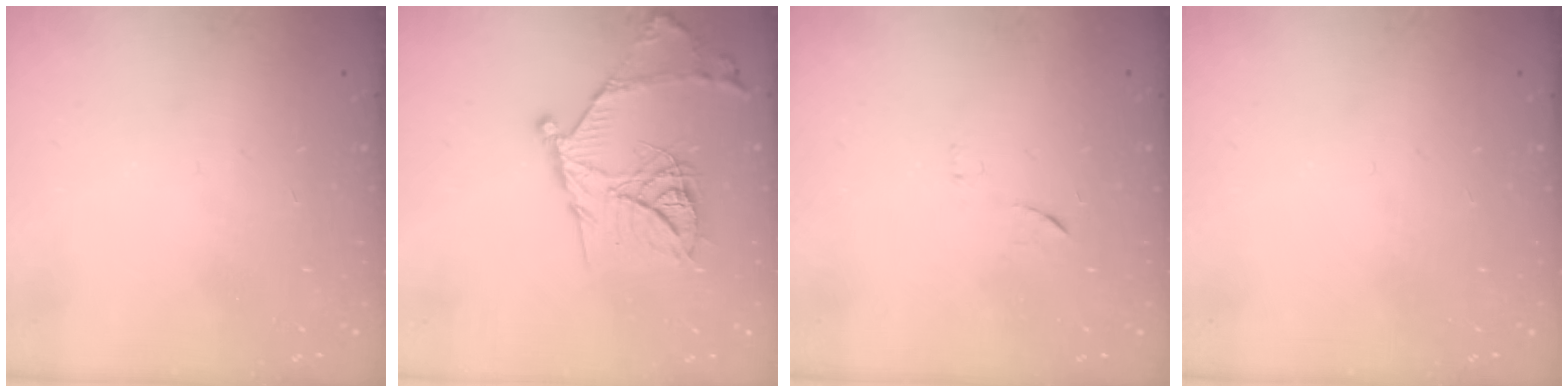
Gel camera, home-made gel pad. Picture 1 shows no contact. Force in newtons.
{"total": 18.4, "press": 18.4, "slide": 1.3}
{"total": 5.8, "press": 5.7, "slide": 0.4}
{"total": 0.0}